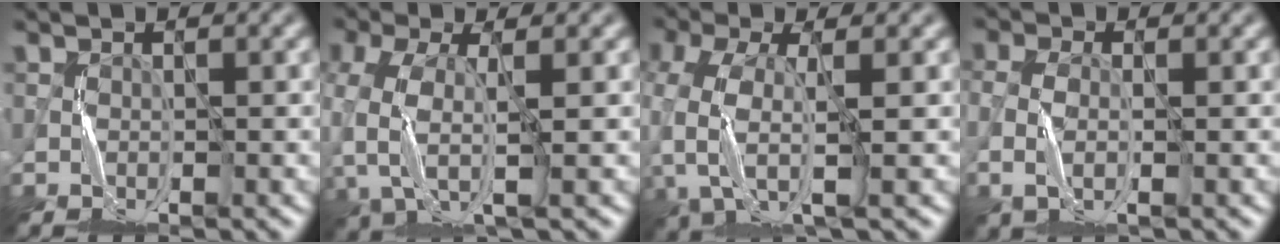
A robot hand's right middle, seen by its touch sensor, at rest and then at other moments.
{"total": 5.3, "force": [-2.0, 2.5, 4.3], "torque": [-0.119, -0.009, -0.043]}
{"total": 6.5, "force": [-2.5, 3.1, 5.1], "torque": [-0.141, -0.010, -0.057]}
{"total": 2.7, "force": [-0.9, 1.4, 2.1], "torque": [-0.057, -0.004, -0.019]}